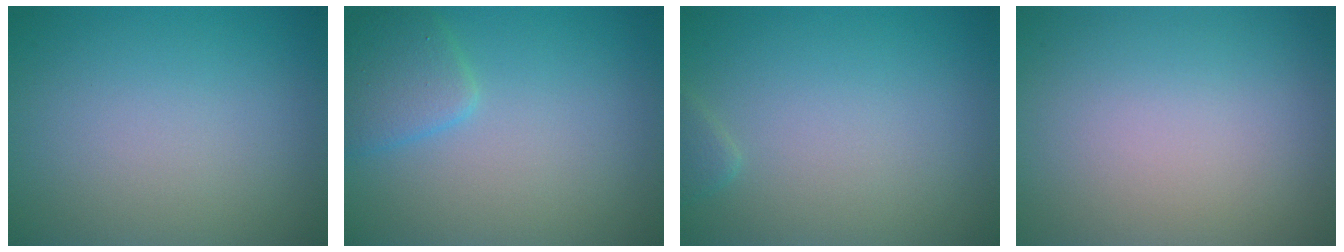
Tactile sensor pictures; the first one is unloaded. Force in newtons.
{"total": 2.6, "press": 2.6, "slide": 0.2}
{"total": 0.6, "press": 0.6, "slide": 0.1}
{"total": 0.0}